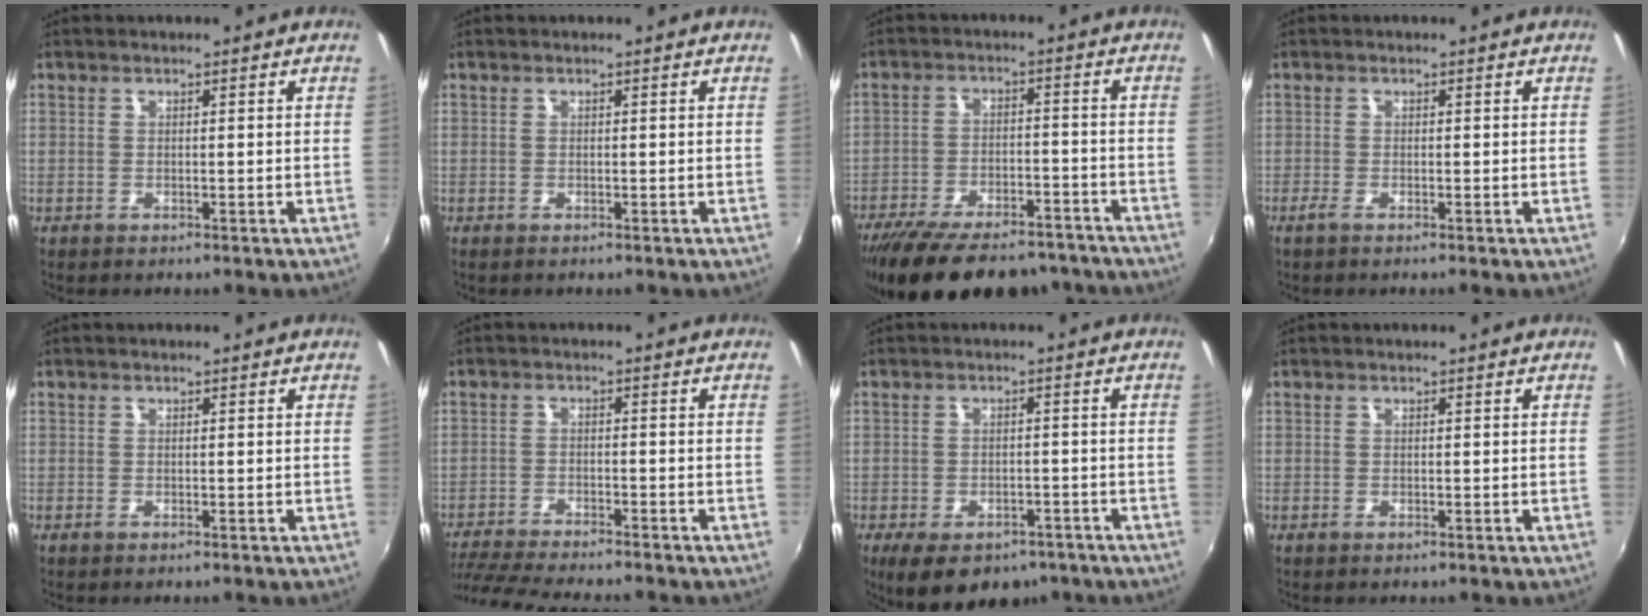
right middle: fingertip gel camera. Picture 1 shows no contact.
{"total": 0.0}
{"total": 22.4, "force": [-18.5, 7.8, 10.0], "torque": [-0.199, -0.016, -0.257]}
{"total": 1.2, "force": [-0.8, 0.0, 0.8], "torque": [-0.019, -0.005, -0.019]}
{"total": 0.0}
{"total": 11.1, "force": [-10.1, 0.7, 4.6], "torque": [-0.116, -0.025, -0.172]}
{"total": 11.4, "force": [-7.5, 6.4, 5.8], "torque": [-0.122, -0.018, -0.101]}
{"total": 0.0}